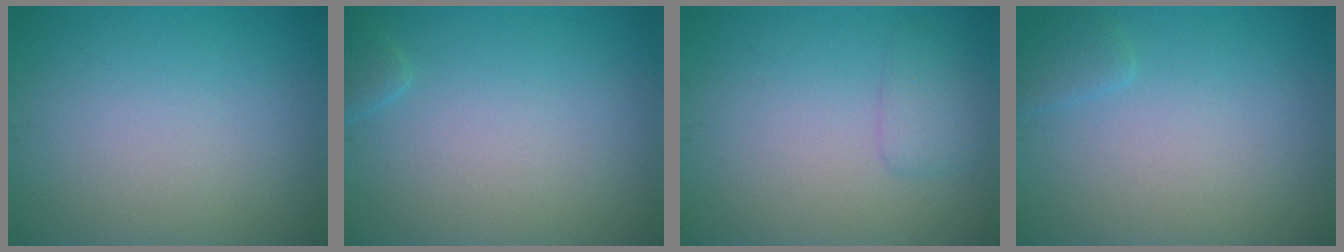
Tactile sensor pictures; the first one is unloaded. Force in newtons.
{"total": 0.9, "press": 0.9, "slide": 0.1}
{"total": 1.7, "press": 1.7, "slide": 0.1}
{"total": 1.0, "press": 1.0, "slide": 0.1}